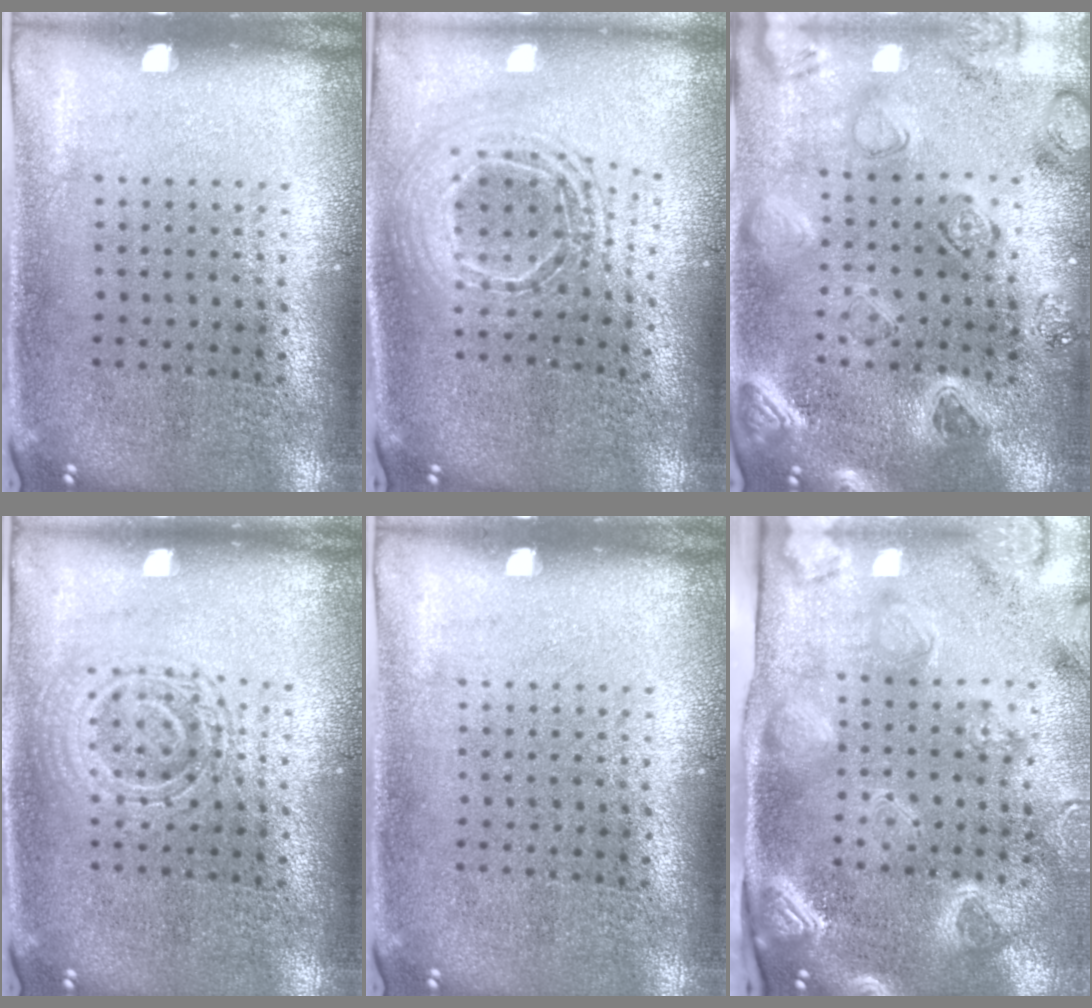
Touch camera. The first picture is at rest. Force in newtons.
{"total": 2.0, "press": 1.5, "slide": 1.3}
{"total": 2.1, "press": 2.1, "slide": 0.2}
{"total": 2.5, "press": 2.5, "slide": 0.5}
{"total": 0.0}
{"total": 3.8, "press": 3.0, "slide": 2.2}